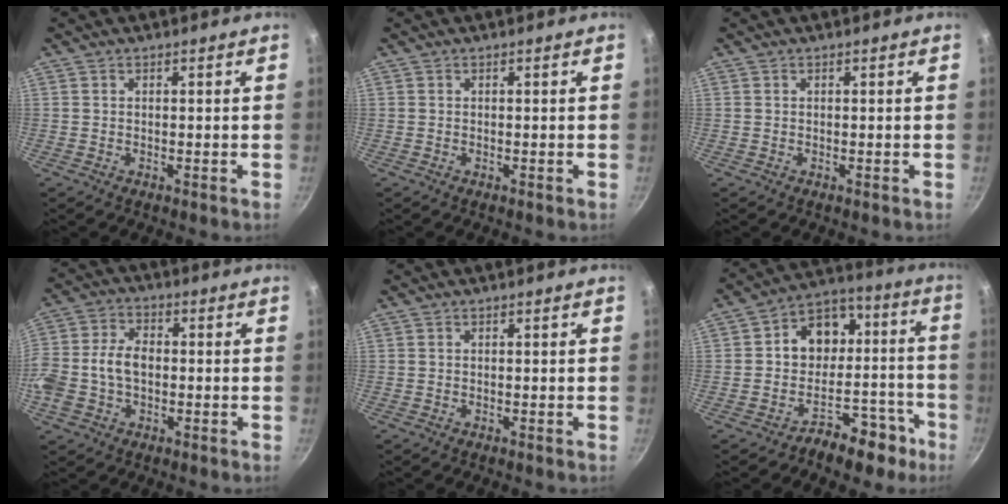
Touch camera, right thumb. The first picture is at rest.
{"total": 0.0}
{"total": 0.0}
{"total": 11.3, "force": [-1.3, 7.8, 8.1], "torque": [-0.157, 0.028, -0.036]}
{"total": 0.0}
{"total": 15.7, "force": [-6.4, 12.8, 6.4], "torque": [-0.006, 0.098, -0.086]}